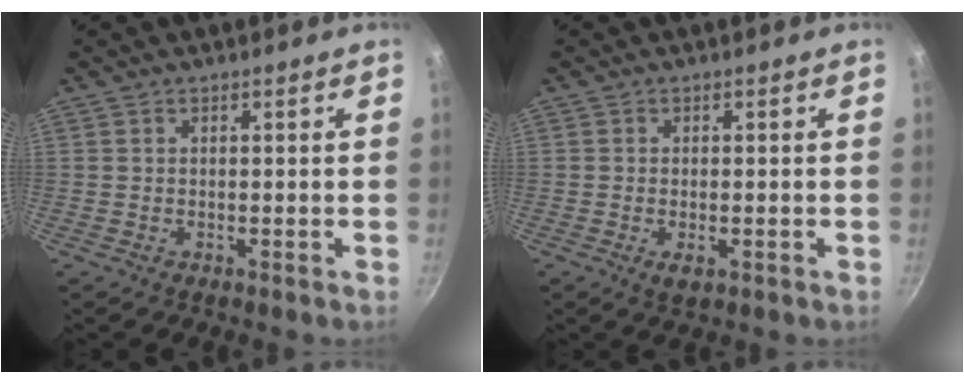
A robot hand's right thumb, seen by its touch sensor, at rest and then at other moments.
{"total": 2.5, "force": [-0.9, 1.1, 2.0], "torque": [-0.037, 0.002, -0.013]}